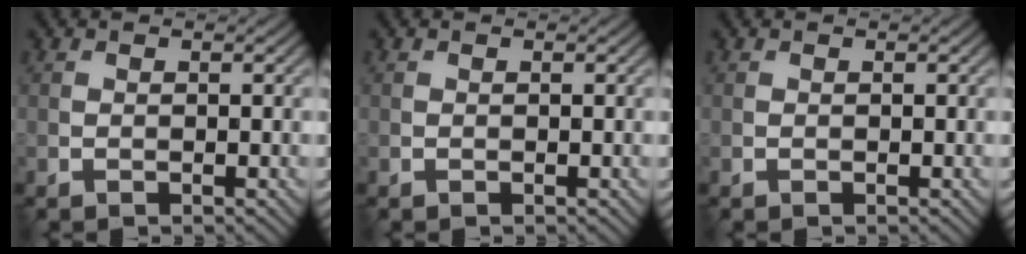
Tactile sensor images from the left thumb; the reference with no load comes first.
{"total": 0.0}
{"total": 0.0}